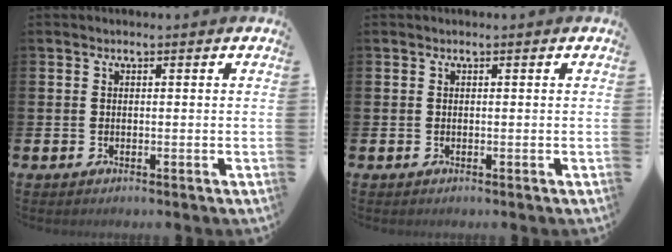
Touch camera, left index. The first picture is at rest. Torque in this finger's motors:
{"motor_torque": [0.00, 0.00, 0.00, 0.00]}